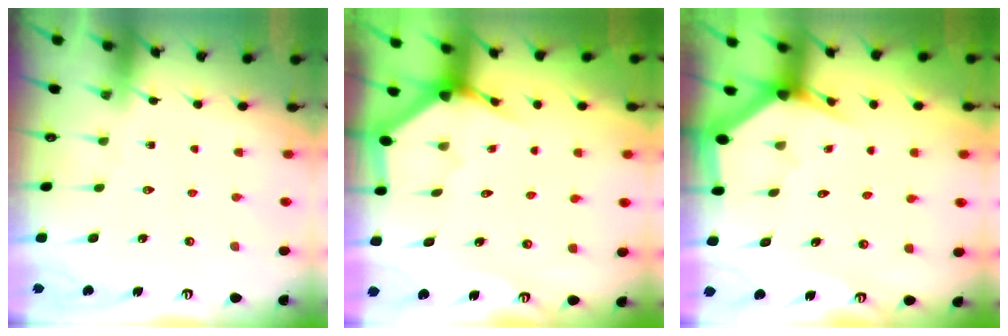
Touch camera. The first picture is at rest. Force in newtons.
{"total": 3.4, "press": 3.4, "slide": 0.2}
{"total": 2.7, "press": 2.7, "slide": 0.1}